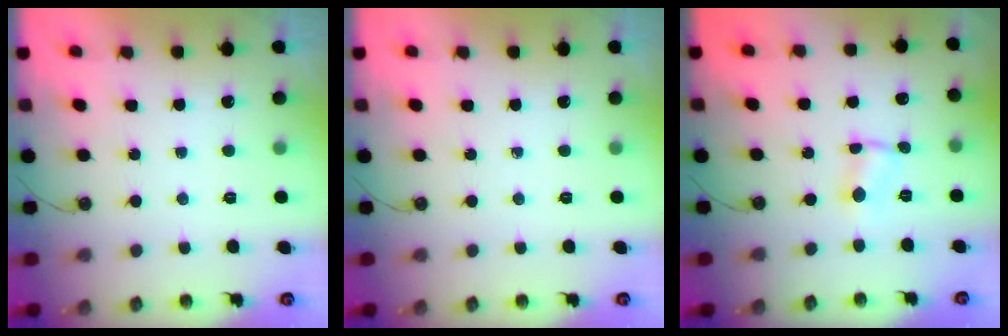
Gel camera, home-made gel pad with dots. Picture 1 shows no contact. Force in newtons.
{"total": 0.0}
{"total": 1.5, "press": 1.5, "slide": 0.2}